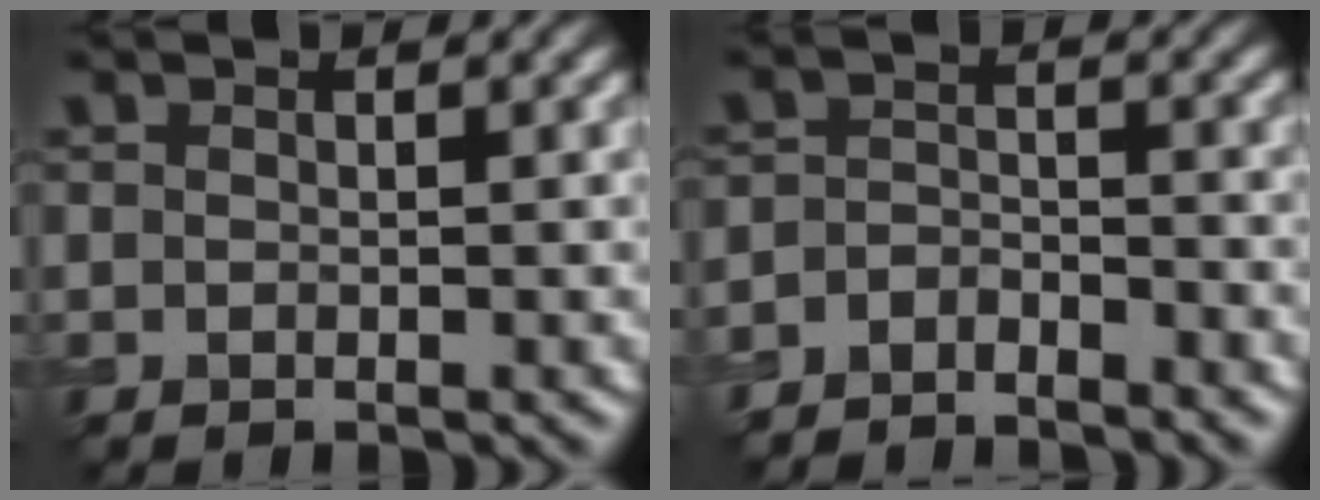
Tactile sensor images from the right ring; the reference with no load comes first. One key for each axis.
{"total": 3.2, "fx": -3.1, "fy": 0.8, "fz": 0.1, "tx": -0.002, "ty": -0.004, "tz": -0.062}